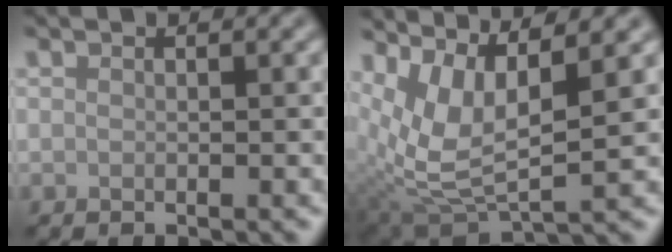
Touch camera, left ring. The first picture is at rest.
{"total": 6.7, "force": [3.2, 2.2, 5.4], "torque": [-0.127, -0.003, 0.069]}